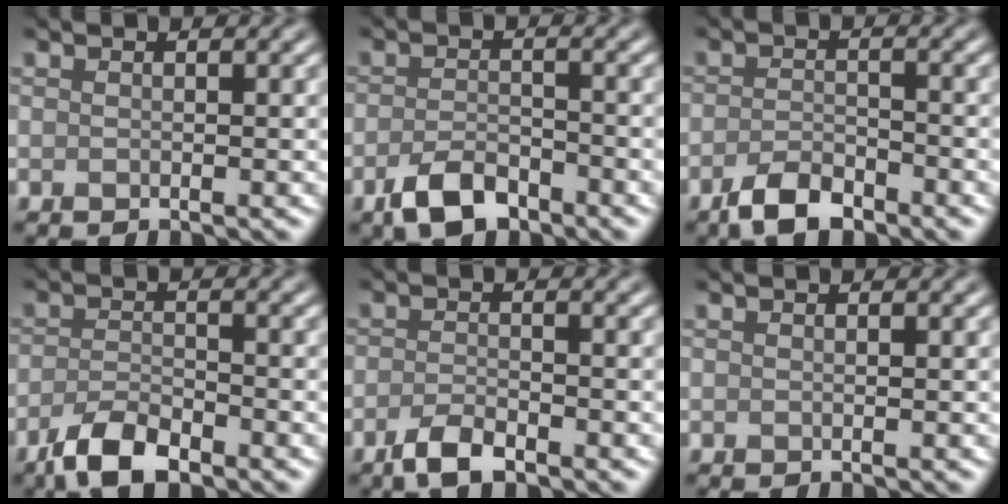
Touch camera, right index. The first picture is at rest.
{"total": 3.9, "force": [-2.5, 1.9, 2.3], "torque": [-0.042, -0.001, -0.052]}
{"total": 3.6, "force": [-2.6, 1.5, 2.1], "torque": [-0.036, 0.001, -0.052]}
{"total": 4.4, "force": [-3.0, 1.6, 2.7], "torque": [-0.050, -0.006, -0.062]}
{"total": 2.8, "force": [-1.9, 0.9, 1.8], "torque": [-0.037, 0.000, -0.040]}
{"total": 0.0}